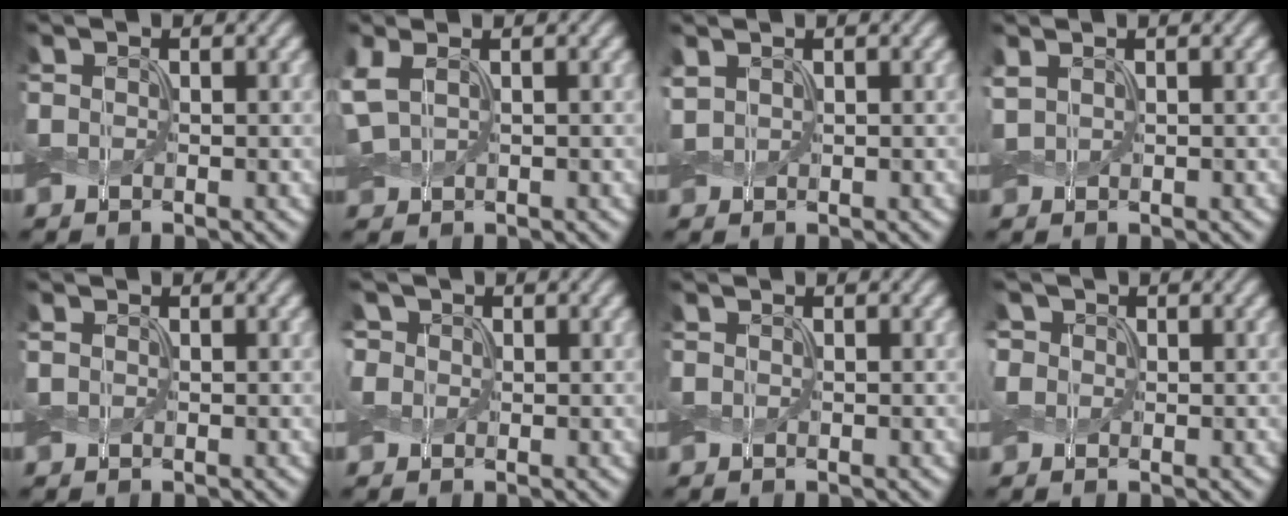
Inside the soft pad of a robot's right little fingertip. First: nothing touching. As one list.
[{"total": 2.9, "force": [0.8, 1.6, 2.3], "torque": [-0.063, 0.013, 0.020]}, {"total": 0.9, "force": [0.6, 0.5, 0.4], "torque": [-0.012, 0.002, 0.012]}, {"total": 0.7, "force": [0.5, 0.4, 0.4], "torque": [-0.013, 0.002, 0.011]}, {"total": 0.0}, {"total": 1.6, "force": [0.7, 1.4, 0.4], "torque": [-0.015, -0.002, 0.015]}, {"total": 0.0}, {"total": 1.3, "force": [0.5, 1.2, 0.3], "torque": [-0.009, -0.002, 0.008]}]